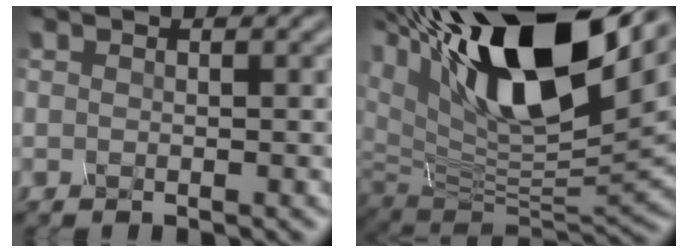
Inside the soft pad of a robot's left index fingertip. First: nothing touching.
{"total": 15.9, "force": [8.1, 6.7, 11.9], "torque": [-0.243, 0.027, 0.148]}